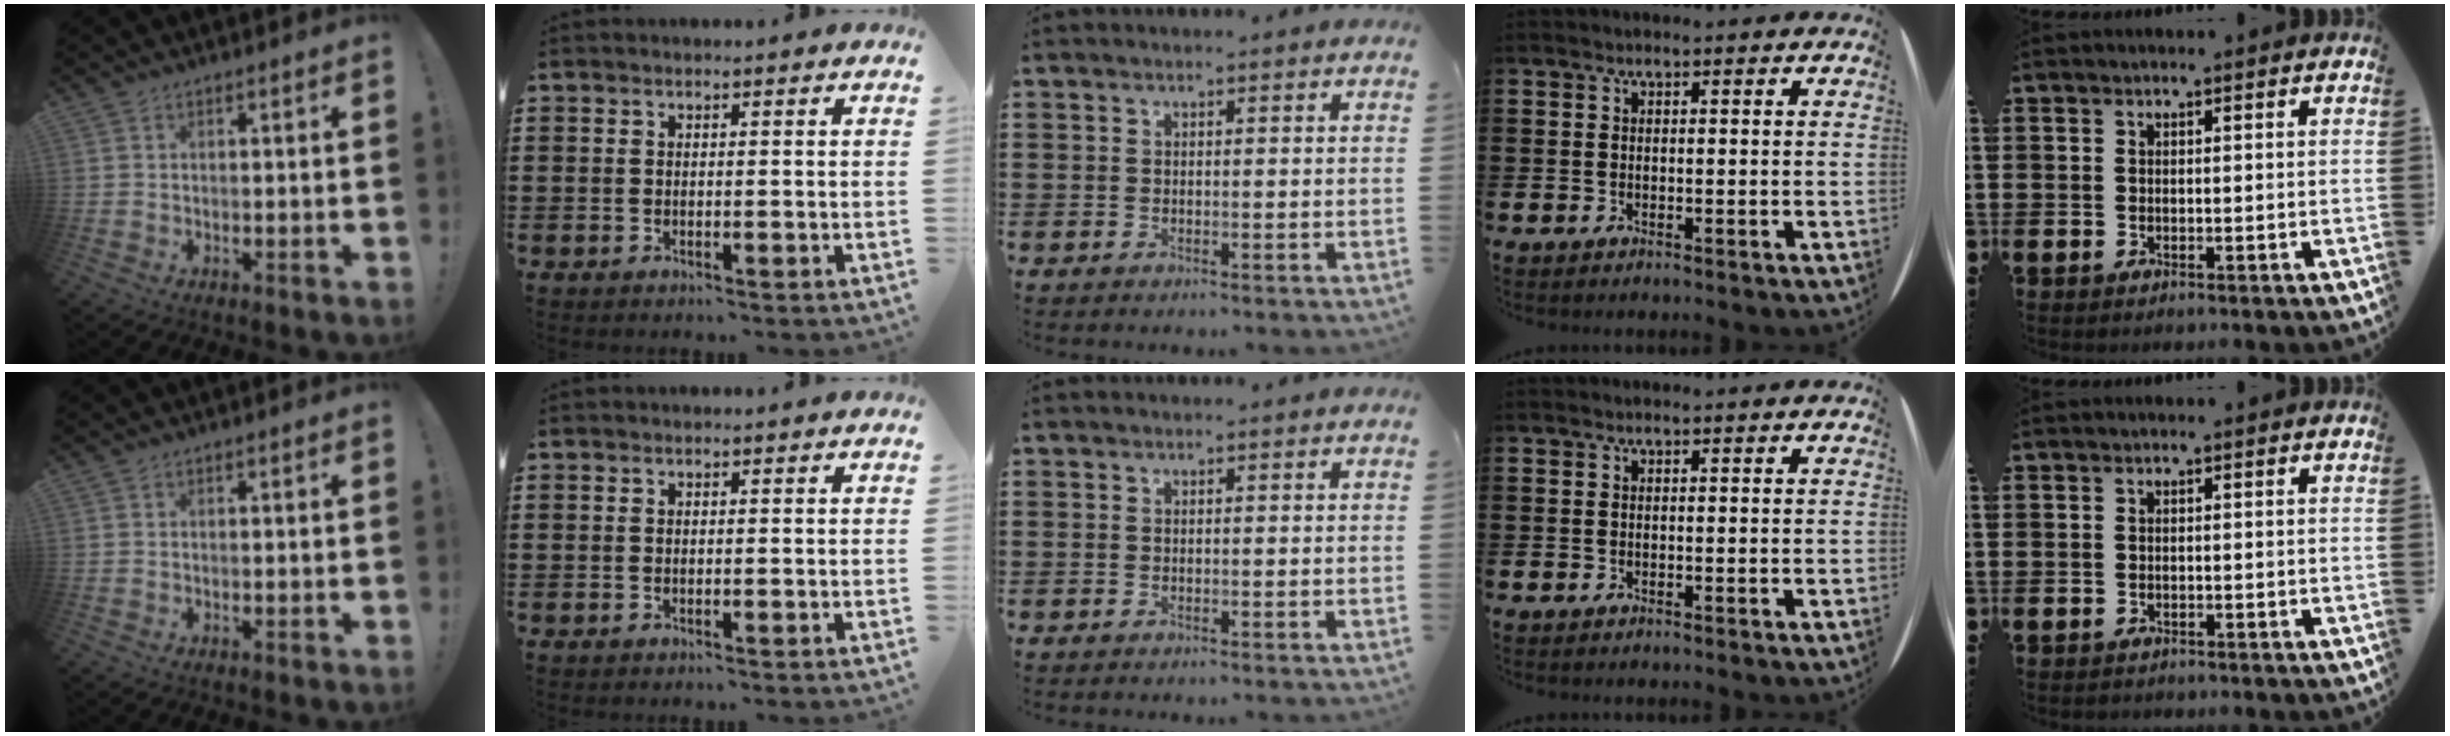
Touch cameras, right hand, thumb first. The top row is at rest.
{}